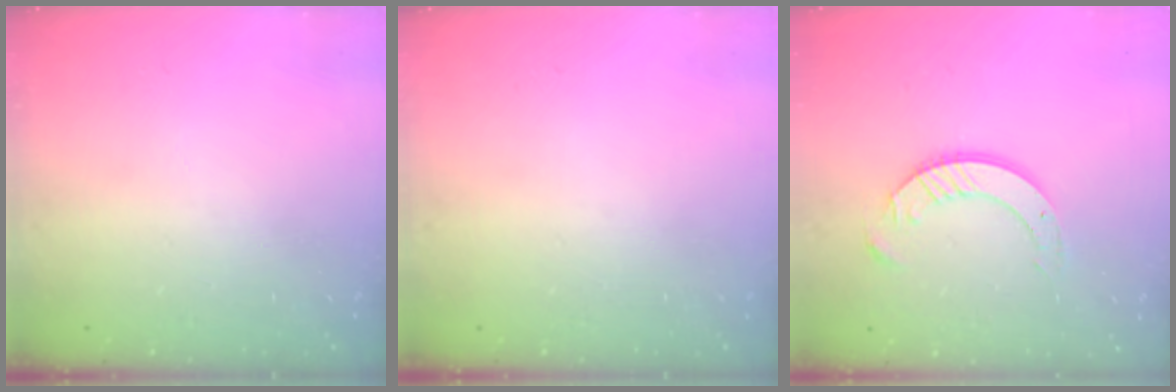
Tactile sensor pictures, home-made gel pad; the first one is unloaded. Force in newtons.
{"total": 0.0}
{"total": 10.1, "press": 10.0, "slide": 1.0}